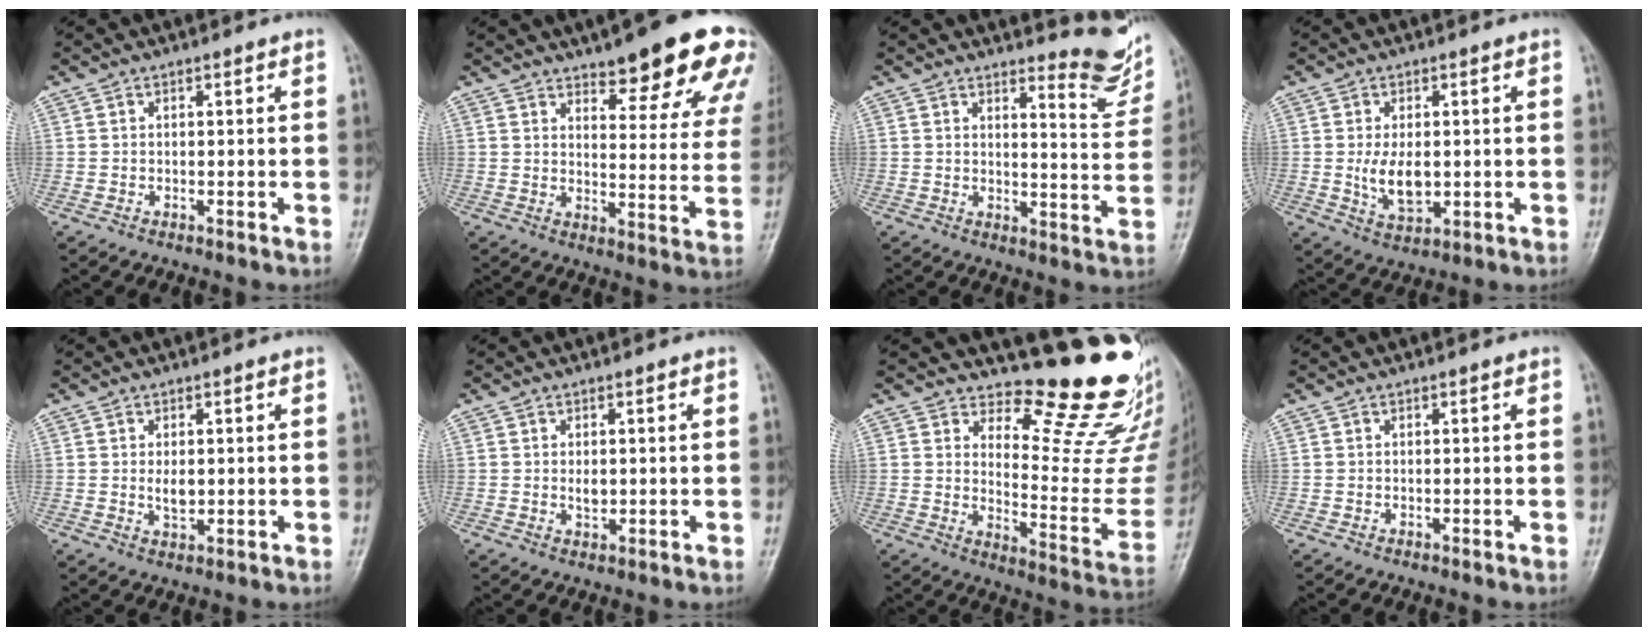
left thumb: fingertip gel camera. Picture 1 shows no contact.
{"total": 18.5, "force": [12.7, 5.4, 12.3], "torque": [-0.112, -0.068, 0.156]}
{"total": 7.8, "force": [7.0, 1.6, 2.8], "torque": [-0.020, -0.076, 0.083]}
{"total": 6.6, "force": [0.0, 3.8, 5.4], "torque": [-0.090, -0.013, 0.008]}
{"total": 2.9, "force": [0.3, 1.7, 2.3], "torque": [-0.034, -0.007, 0.009]}
{"total": 1.9, "force": [0.3, 1.2, 1.5], "torque": [-0.021, -0.004, 0.006]}
{"total": 17.7, "force": [15.2, 4.4, 7.9], "torque": [-0.053, -0.179, 0.195]}
{"total": 0.0}